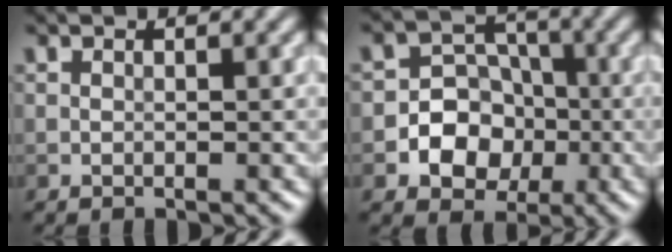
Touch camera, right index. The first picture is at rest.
{"total": 6.0, "force": [-1.7, 5.2, 2.5], "torque": [-0.004, 0.009, -0.052]}